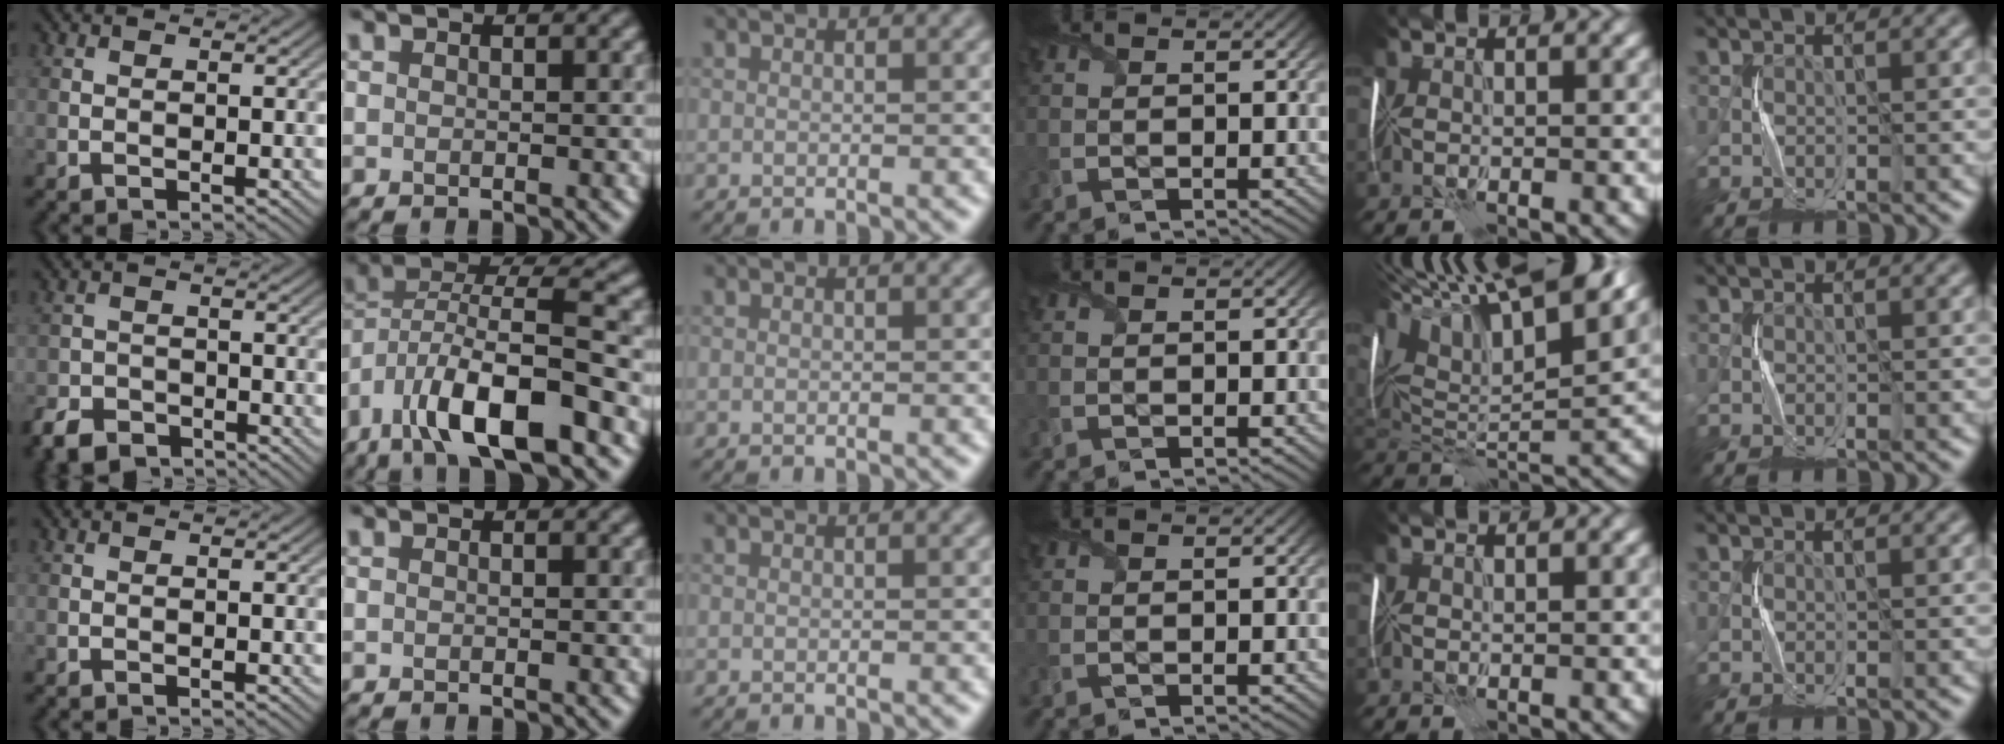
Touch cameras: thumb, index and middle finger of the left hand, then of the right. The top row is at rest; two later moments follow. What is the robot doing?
{"motion": "fold", "object": "plastic wrap"}